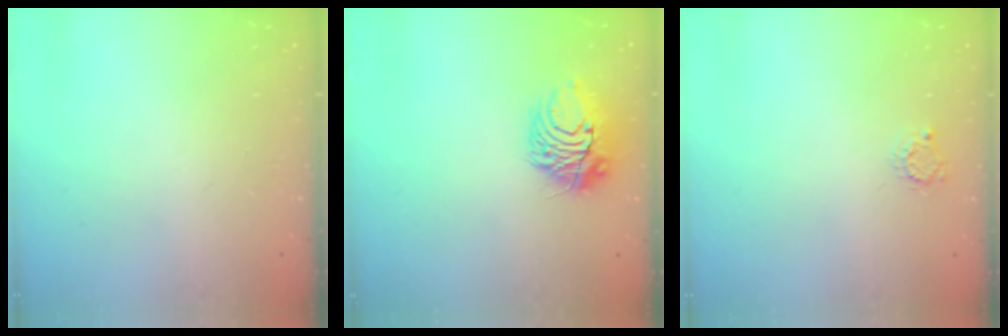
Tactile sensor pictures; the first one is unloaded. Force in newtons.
{"total": 10.0, "press": 9.9, "slide": 0.9}
{"total": 3.2, "press": 3.1, "slide": 0.4}